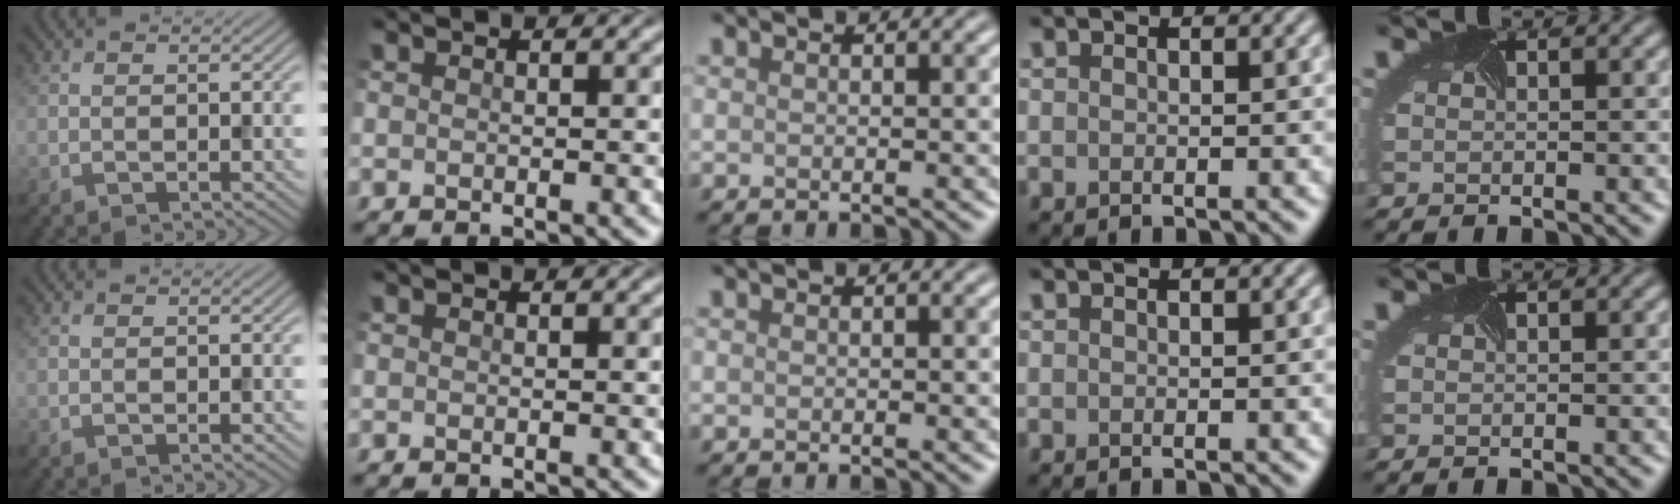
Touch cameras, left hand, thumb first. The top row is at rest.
{}